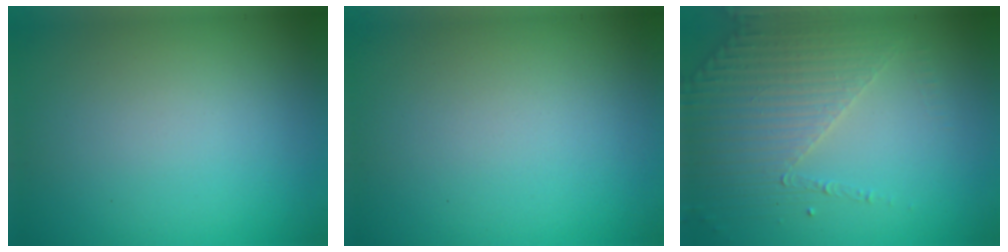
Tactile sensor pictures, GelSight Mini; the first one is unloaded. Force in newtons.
{"total": 0.0}
{"total": 4.3, "press": 3.2, "slide": 2.9}